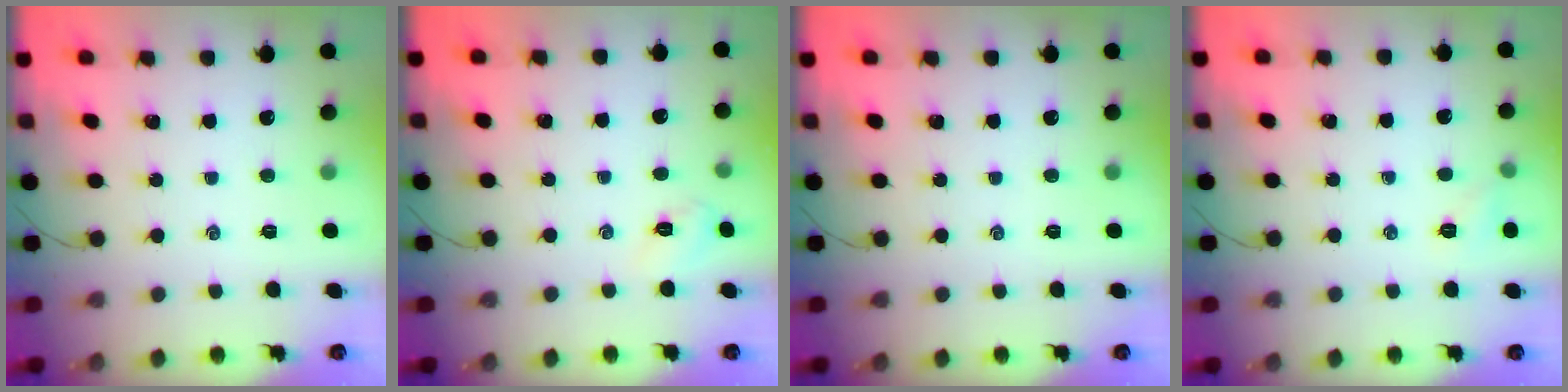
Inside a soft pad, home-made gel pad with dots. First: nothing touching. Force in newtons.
{"total": 5.1, "press": 4.9, "slide": 1.4}
{"total": 0.0}
{"total": 4.9, "press": 4.8, "slide": 1.1}